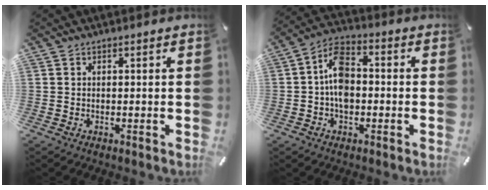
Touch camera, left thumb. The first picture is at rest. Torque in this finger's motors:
{"motor_torque": [0.15, 0.20, 0.30, 0.09, 0.15]}